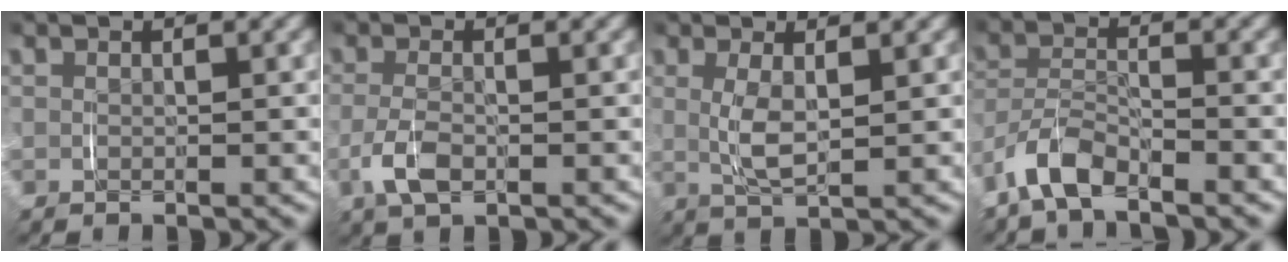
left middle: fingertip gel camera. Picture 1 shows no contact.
{"total": 2.5, "force": [-1.4, 0.8, 1.9], "torque": [-0.053, -0.013, -0.019]}
{"total": 2.8, "force": [0.3, 0.5, 2.7], "torque": [-0.054, -0.007, 0.010]}
{"total": 4.2, "force": [-3.9, 0.9, 1.1], "torque": [-0.026, -0.003, -0.076]}